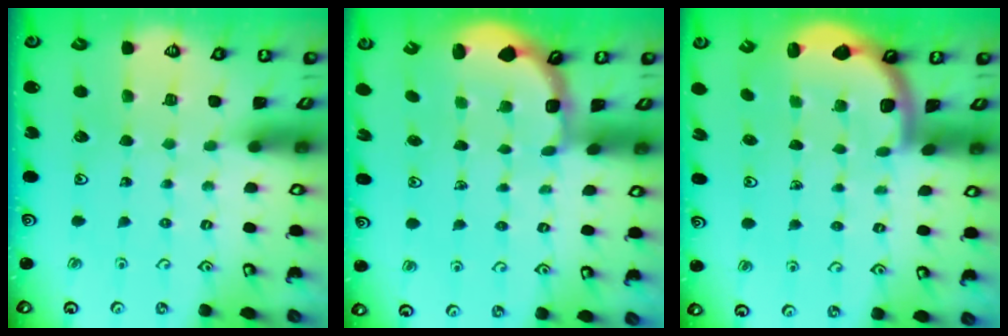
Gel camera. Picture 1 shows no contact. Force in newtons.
{"total": 2.6, "press": 2.0, "slide": 1.7}
{"total": 1.8, "press": 1.8, "slide": 0.1}